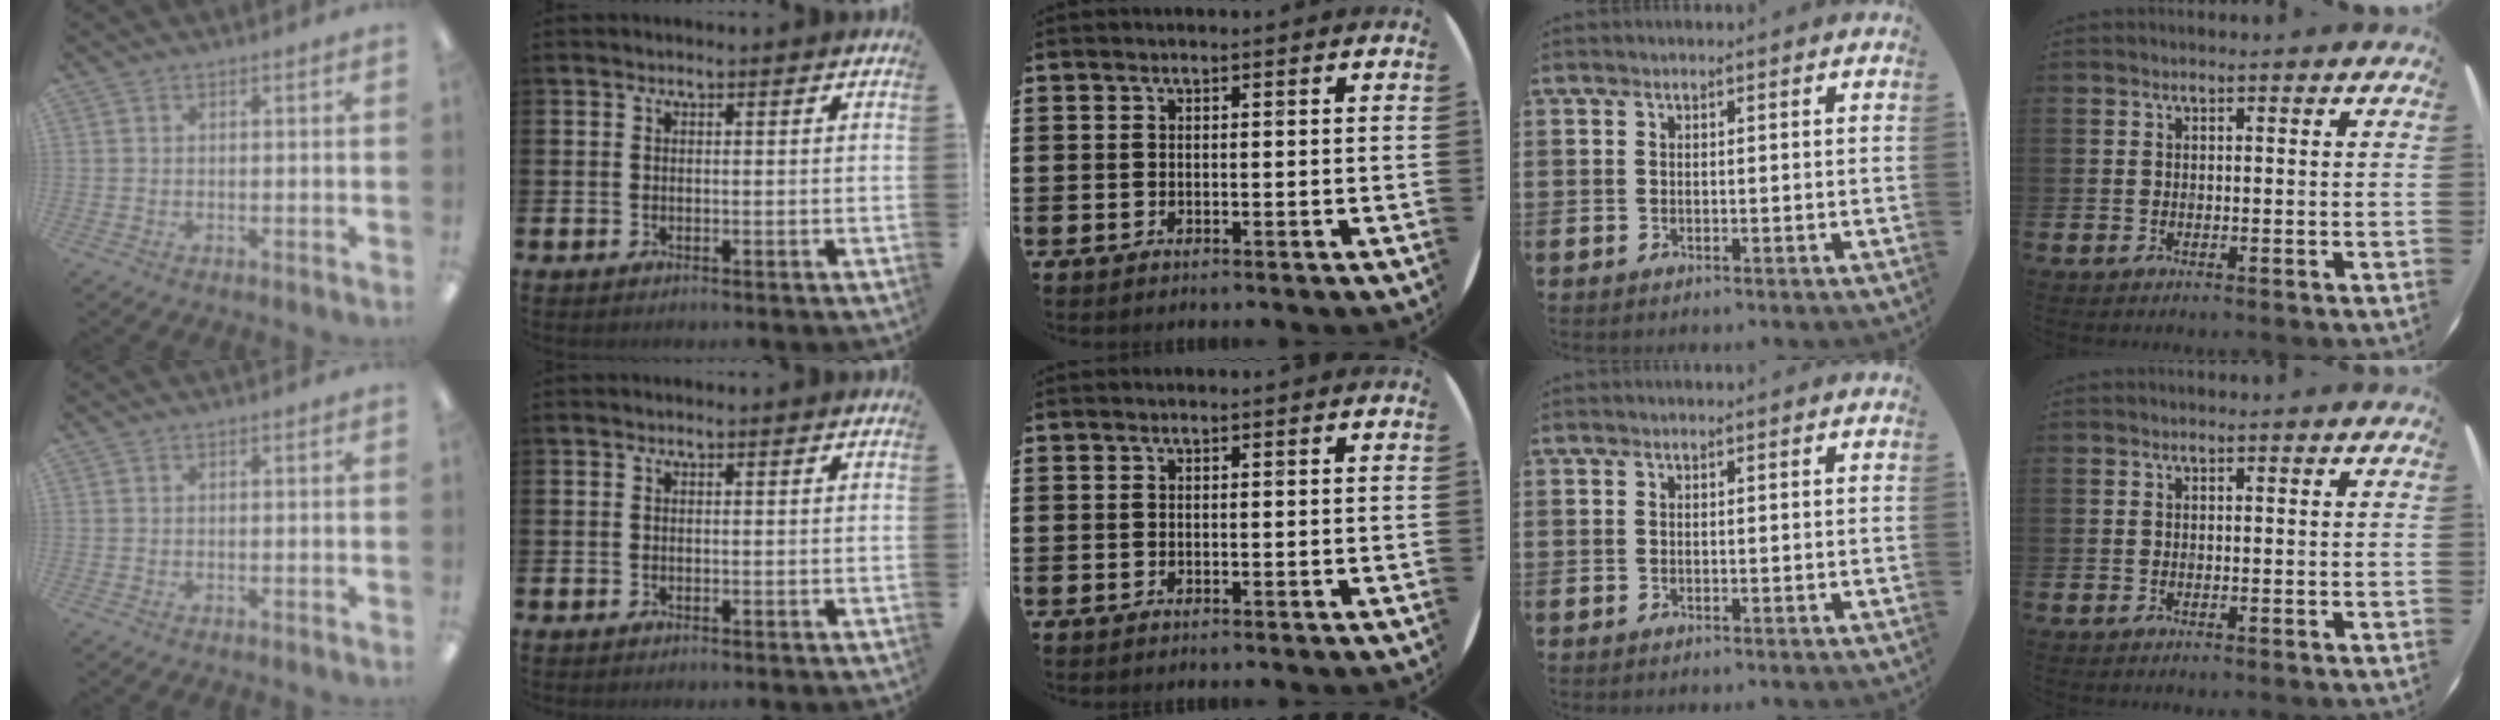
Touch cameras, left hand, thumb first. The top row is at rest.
{}